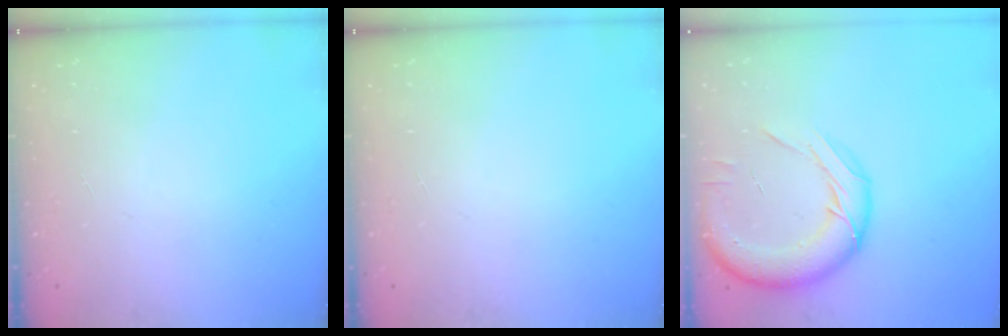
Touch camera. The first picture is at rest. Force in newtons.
{"total": 0.0}
{"total": 16.0, "press": 15.9, "slide": 1.9}